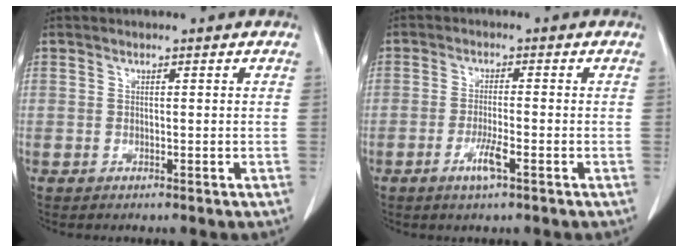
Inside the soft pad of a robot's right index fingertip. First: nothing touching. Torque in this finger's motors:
{"motor_torque": [0.58, -0.35, 0.19, 0.10]}